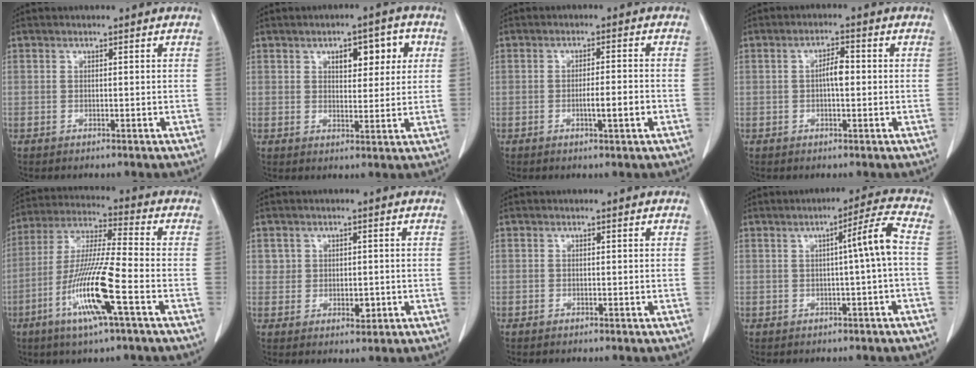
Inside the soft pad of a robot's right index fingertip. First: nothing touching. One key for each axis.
{"total": 6.7, "fx": 2.6, "fy": 2.9, "fz": 5.4, "tx": -0.068, "ty": 0.012, "tz": 0.038}
{"total": 3.9, "fx": -1.3, "fy": 0.1, "fz": 3.7, "tx": -0.060, "ty": -0.003, "tz": -0.019}
{"total": 3.0, "fx": -0.1, "fy": 0.9, "fz": 2.9, "tx": -0.050, "ty": 0.007, "tz": -0.002}
{"total": 14.1, "fx": -5.4, "fy": 0.0, "fz": 13.0, "tx": -0.265, "ty": -0.015, "tz": -0.107}
{"total": 3.1, "fx": 0.1, "fy": 2.6, "fz": 1.7, "tx": -0.018, "ty": -0.001, "tz": 0.004}
{"total": 0.0}
{"total": 5.4, "fx": -0.1, "fy": -1.0, "fz": 5.3, "tx": -0.077, "ty": 0.011, "tz": 0.000}